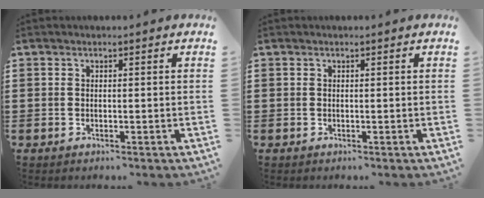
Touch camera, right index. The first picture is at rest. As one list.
[{"total": 0.0}]